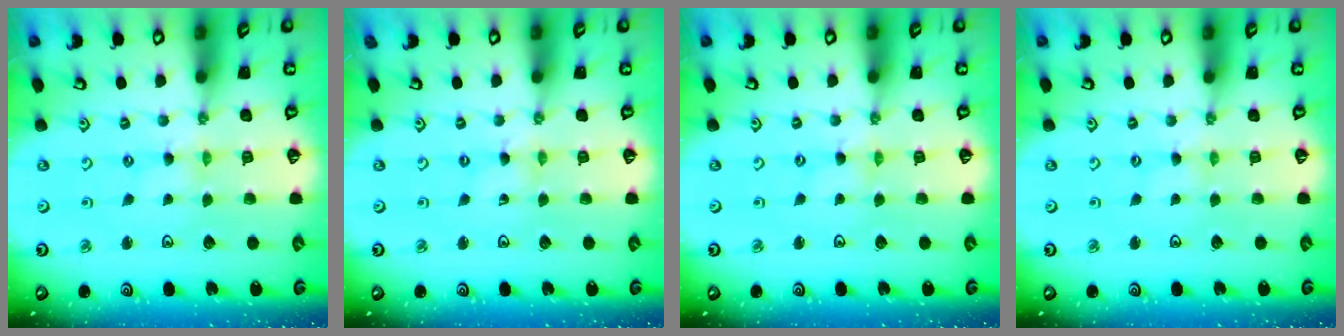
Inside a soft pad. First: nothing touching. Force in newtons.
{"total": 0.8, "press": 0.8, "slide": 0.1}
{"total": 1.2, "press": 1.2, "slide": 0.2}
{"total": 1.0, "press": 1.0, "slide": 0.2}